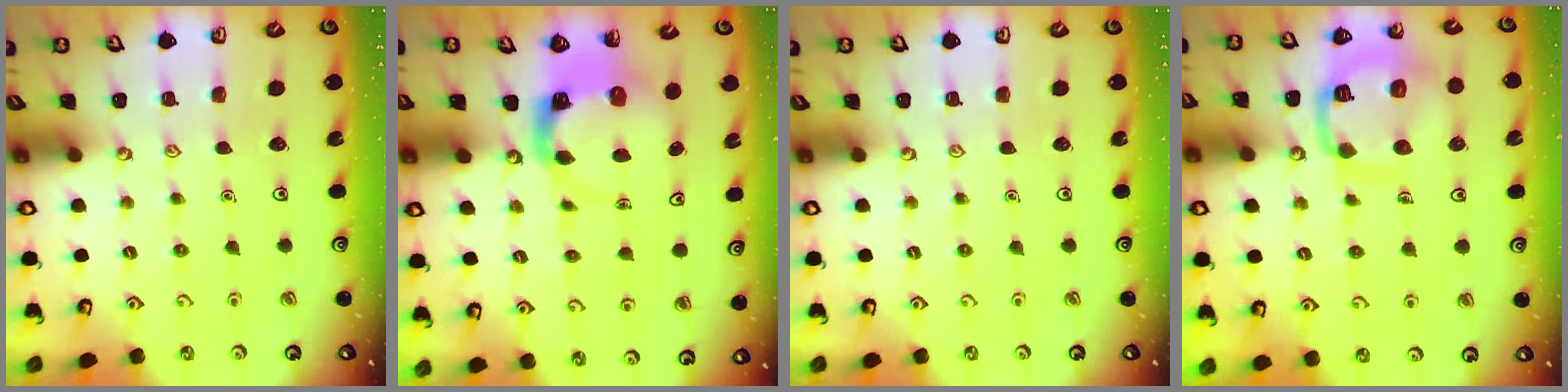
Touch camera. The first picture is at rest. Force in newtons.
{"total": 4.0, "press": 4.0, "slide": 0.6}
{"total": 0.0}
{"total": 14.0, "press": 13.9, "slide": 1.7}